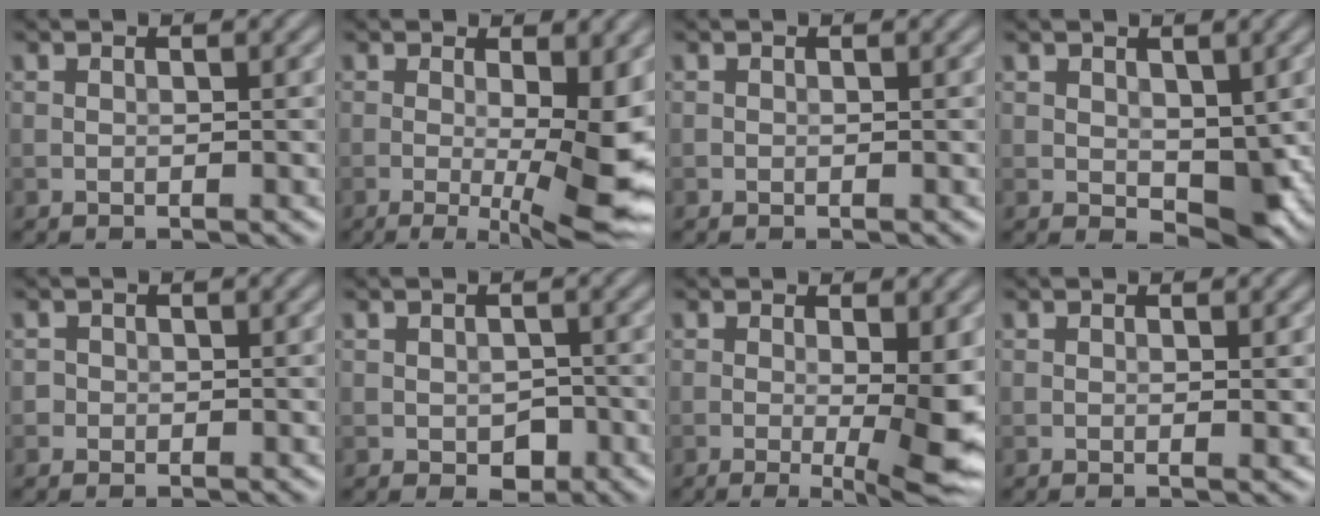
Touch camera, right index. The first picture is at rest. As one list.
[{"total": 11.0, "force": [-0.8, 2.8, 10.6], "torque": [-0.133, -0.009, -0.005]}, {"total": 0.0}, {"total": 3.5, "force": [0.4, 2.2, 2.7], "torque": [-0.036, -0.008, 0.012]}, {"total": 0.7, "force": [-0.1, 0.7, 0.0], "torque": [0.008, -0.004, -0.004]}, {"total": 1.9, "force": [-0.5, 1.3, 1.2], "torque": [-0.016, -0.007, -0.005]}, {"total": 7.4, "force": [-0.6, 1.5, 7.2], "torque": [-0.100, -0.018, -0.006]}, {"total": 0.6, "force": [0.2, 0.1, 0.5], "torque": [-0.007, -0.002, 0.002]}]